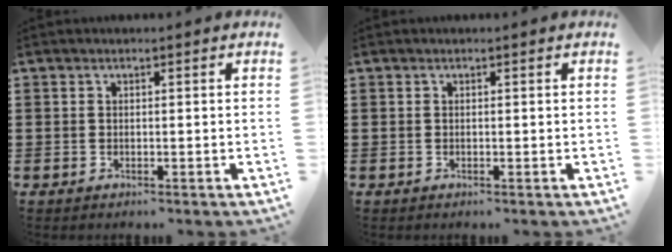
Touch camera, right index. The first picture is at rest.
{"total": 0.0}